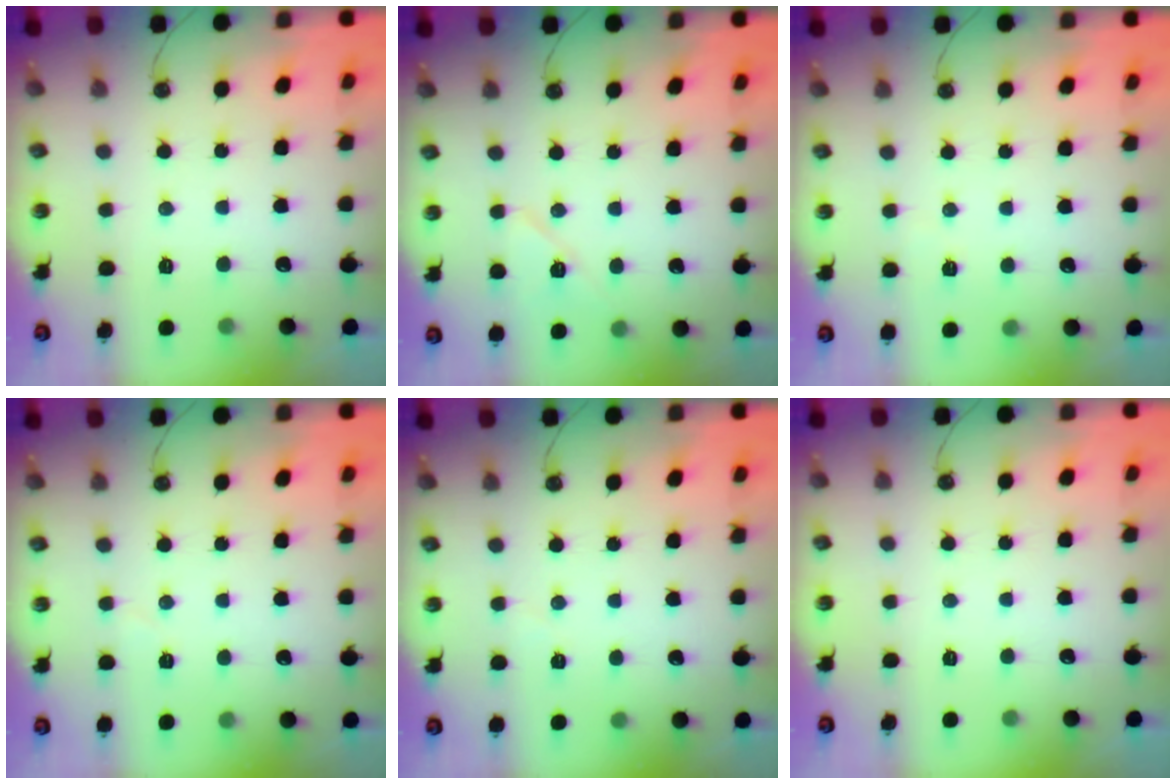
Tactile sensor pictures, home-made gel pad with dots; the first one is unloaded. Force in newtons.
{"total": 7.7, "press": 7.6, "slide": 1.3}
{"total": 2.3, "press": 2.2, "slide": 0.5}
{"total": 3.7, "press": 3.1, "slide": 2.1}
{"total": 3.0, "press": 2.6, "slide": 1.4}
{"total": 0.0}